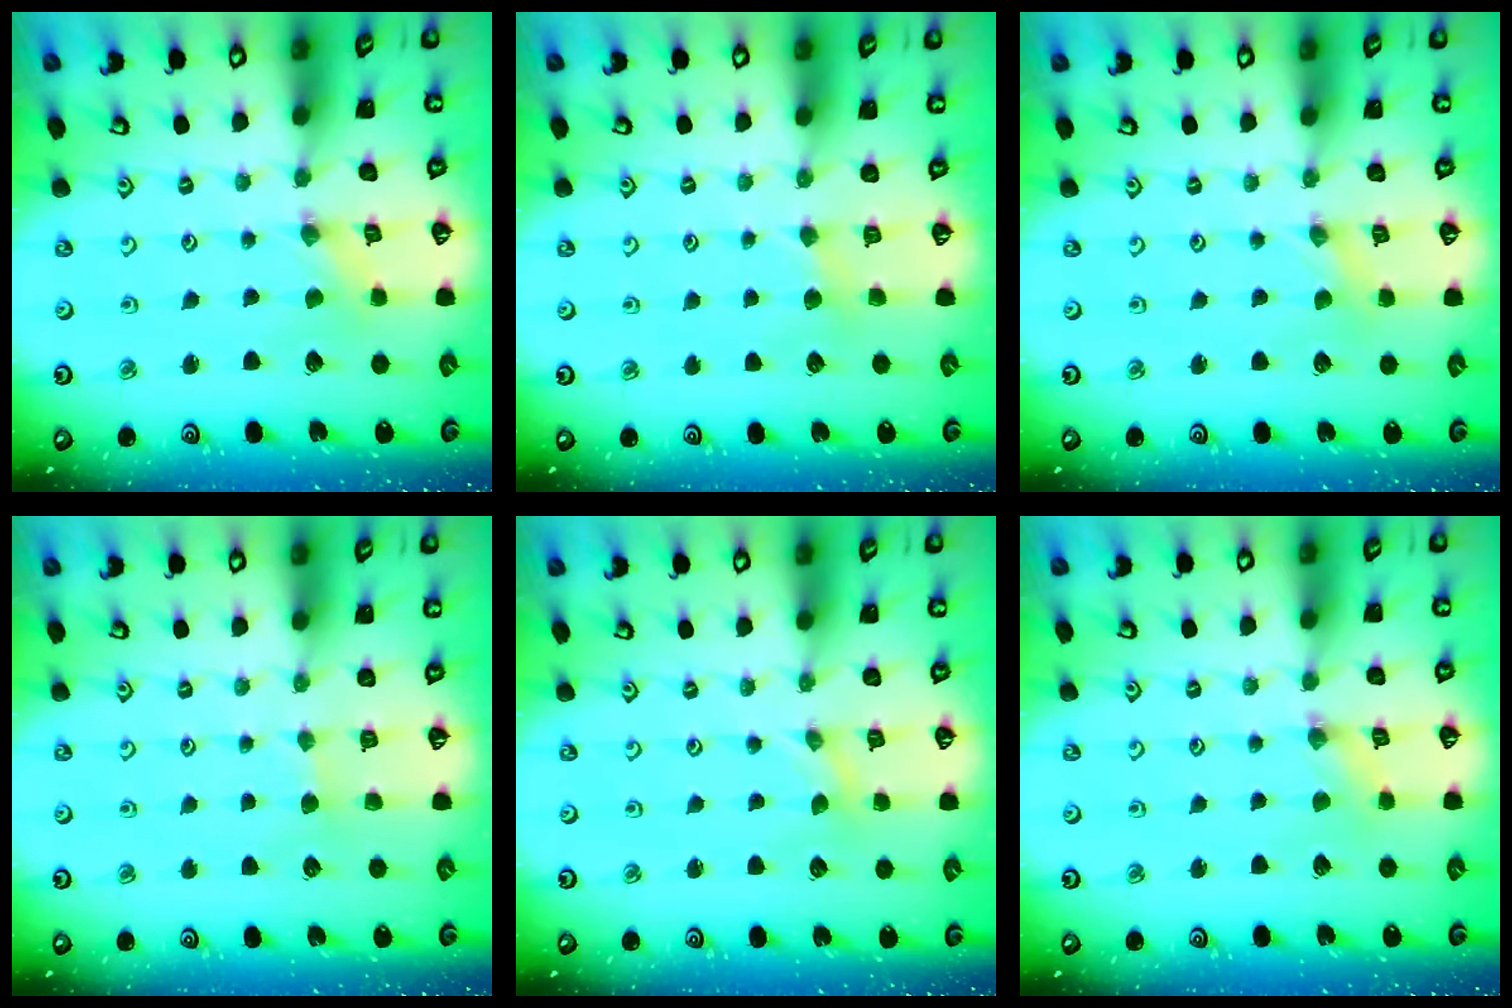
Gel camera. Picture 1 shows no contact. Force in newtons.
{"total": 3.0, "press": 3.0, "slide": 0.2}
{"total": 0.0}
{"total": 2.7, "press": 2.6, "slide": 0.4}
{"total": 0.0}
{"total": 0.7, "press": 0.7, "slide": 0.2}